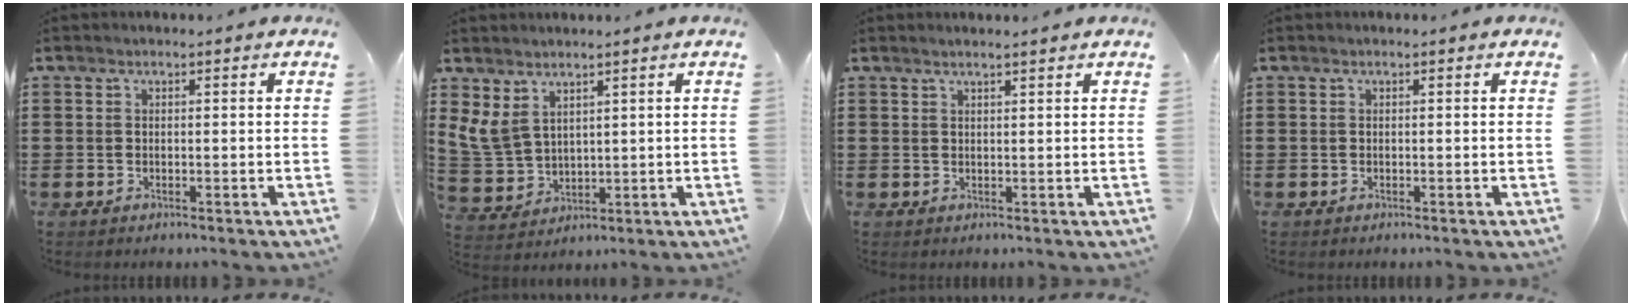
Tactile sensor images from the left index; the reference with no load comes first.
{"total": 5.3, "force": [3.5, 3.0, 2.6], "torque": [-0.079, -0.010, 0.067]}
{"total": 1.3, "force": [1.1, -0.2, 0.6], "torque": [-0.011, -0.001, 0.022]}
{"total": 0.0}